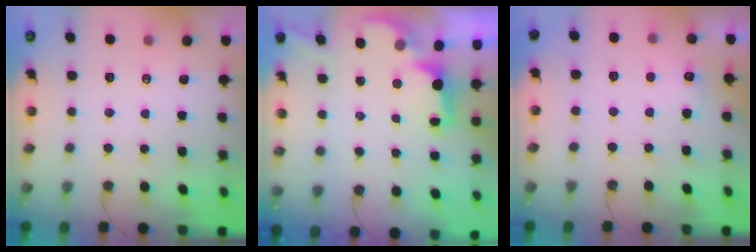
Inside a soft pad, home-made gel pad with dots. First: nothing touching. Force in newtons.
{"total": 2.1, "press": 1.9, "slide": 0.8}
{"total": 4.5, "press": 4.3, "slide": 1.3}